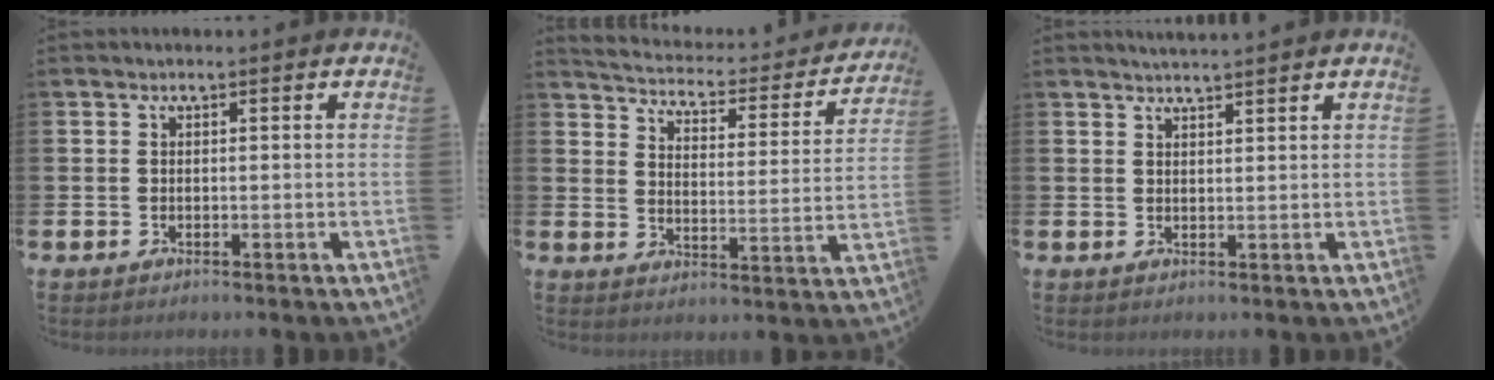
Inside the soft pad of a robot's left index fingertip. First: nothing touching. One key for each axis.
{"total": 4.4, "fx": 4.2, "fy": 1.0, "fz": 0.9, "tx": -0.034, "ty": -0.044, "tz": 0.062}
{"total": 2.4, "fx": 2.4, "fy": -0.2, "fz": 0.2, "tx": -0.007, "ty": -0.011, "tz": 0.044}